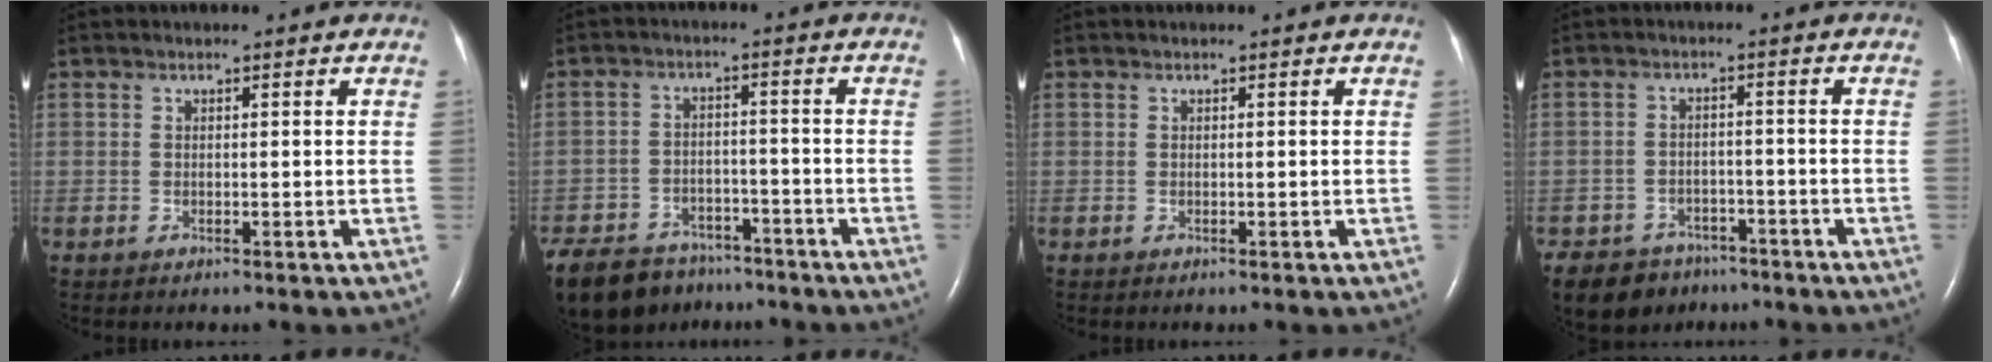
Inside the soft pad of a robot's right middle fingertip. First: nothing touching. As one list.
[{"total": 16.0, "force": [-12.6, 8.1, 5.8], "torque": [-0.148, -0.011, -0.185]}, {"total": 0.0}, {"total": 9.2, "force": [-7.0, 5.6, 2.0], "torque": [-0.040, 0.000, -0.104]}]